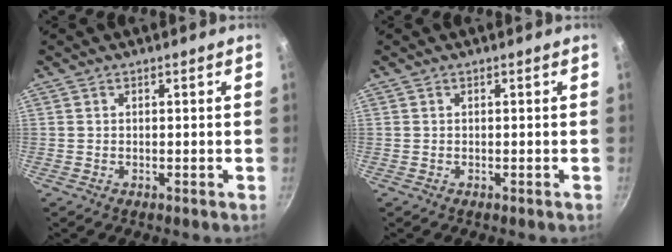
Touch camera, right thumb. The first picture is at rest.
{"total": 0.0}